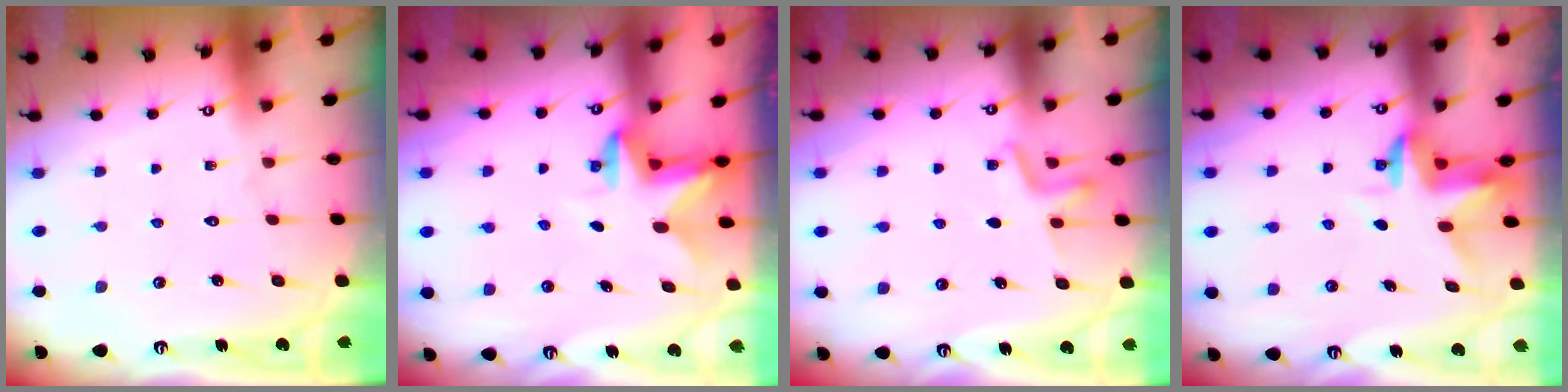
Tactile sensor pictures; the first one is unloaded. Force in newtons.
{"total": 2.8, "press": 2.8, "slide": 0.6}
{"total": 3.4, "press": 3.3, "slide": 0.5}
{"total": 3.3, "press": 3.3, "slide": 0.4}